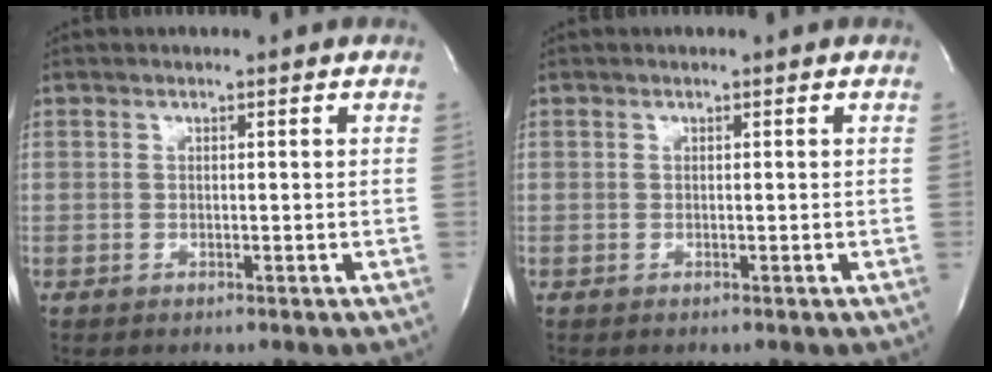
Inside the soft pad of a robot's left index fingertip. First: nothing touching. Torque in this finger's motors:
{"motor_torque": [0.00, 0.00, 0.01, 0.00]}